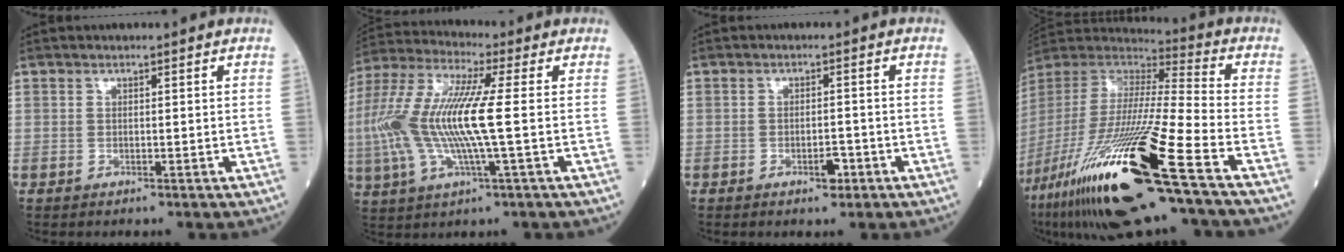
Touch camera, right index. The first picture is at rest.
{"total": 15.6, "force": [-0.5, 2.1, 15.4], "torque": [-0.343, 0.011, -0.018]}
{"total": 2.5, "force": [-1.3, 0.9, 1.9], "torque": [-0.029, 0.003, -0.019]}
{"total": 31.4, "force": [-17.2, 2.1, 26.1], "torque": [-0.560, -0.073, -0.327]}